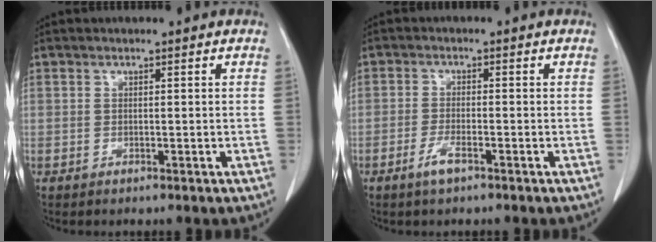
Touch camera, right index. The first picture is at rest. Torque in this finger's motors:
{"motor_torque": [0.23, -0.13, 0.05, 0.02]}